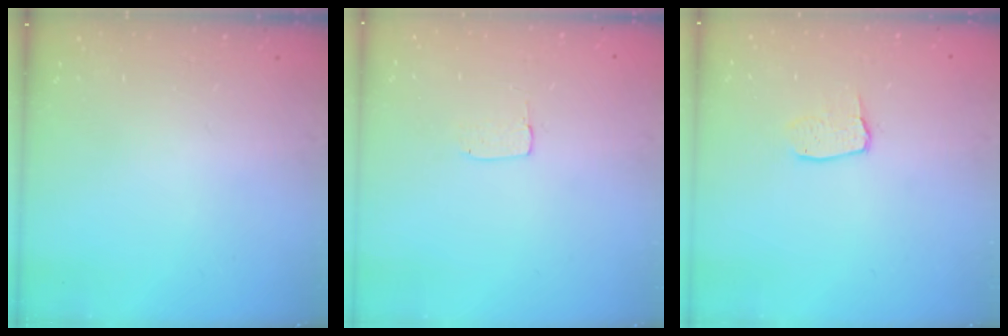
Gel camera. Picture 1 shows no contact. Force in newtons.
{"total": 2.9, "press": 2.9, "slide": 0.2}
{"total": 3.0, "press": 3.0, "slide": 0.2}